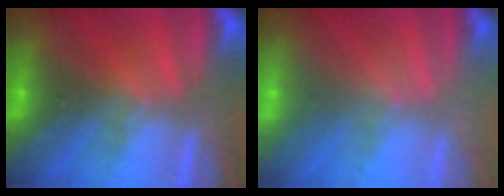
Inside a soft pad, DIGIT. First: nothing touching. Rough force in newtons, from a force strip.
{"total": 1.9}